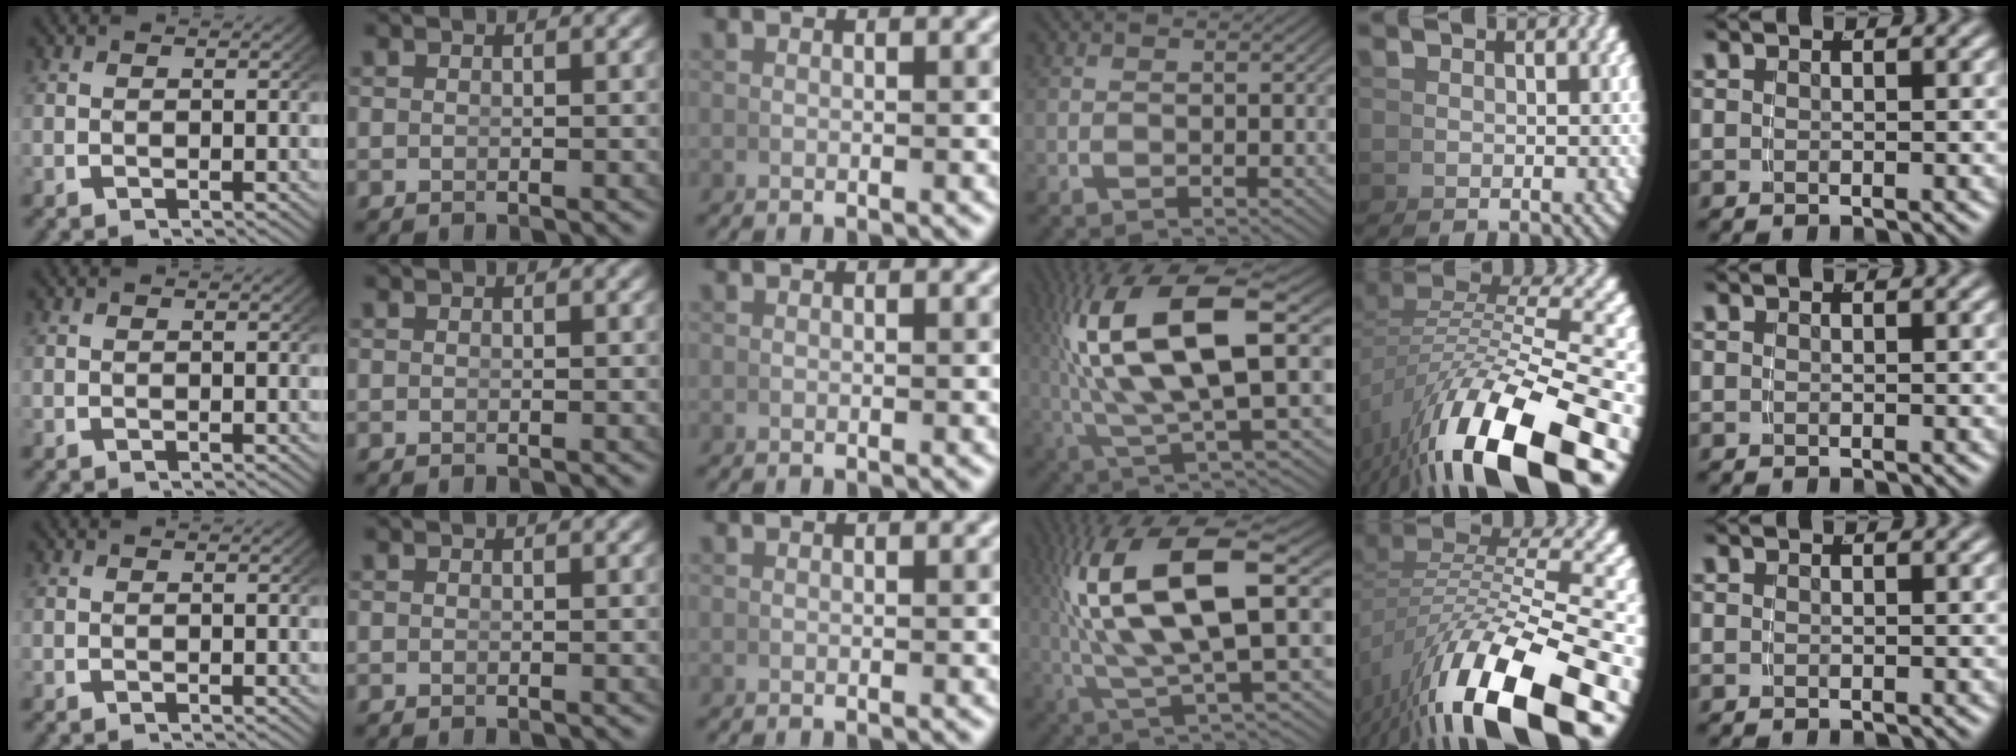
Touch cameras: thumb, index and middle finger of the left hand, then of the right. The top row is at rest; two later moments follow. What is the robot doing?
{"motion": "lift_and_place", "object": "cup"}